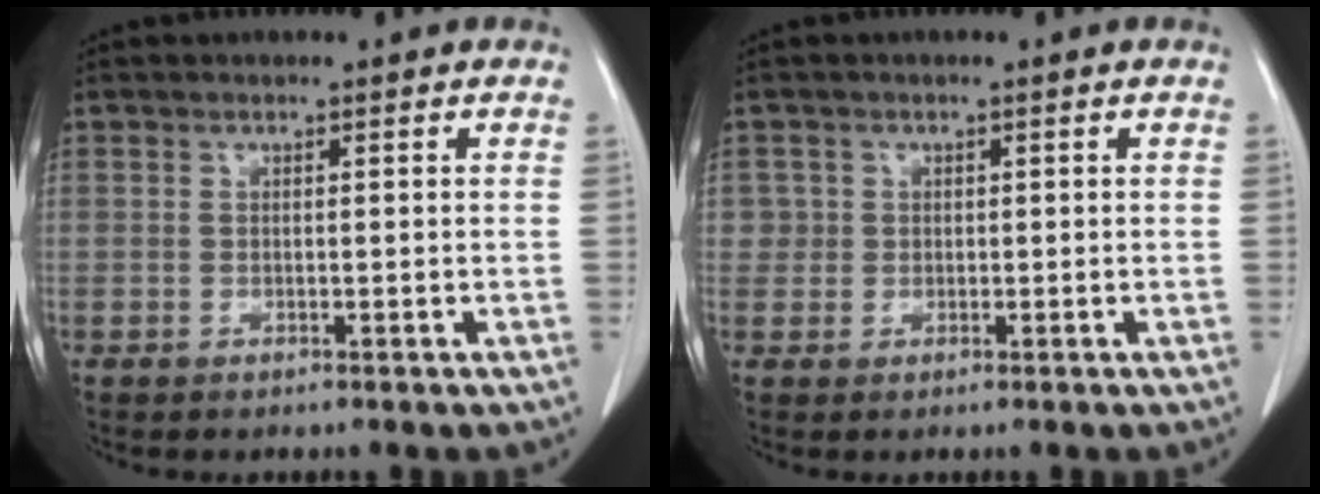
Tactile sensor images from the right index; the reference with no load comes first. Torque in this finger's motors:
{"motor_torque": [0.04, 0.00, 0.10, 0.00]}